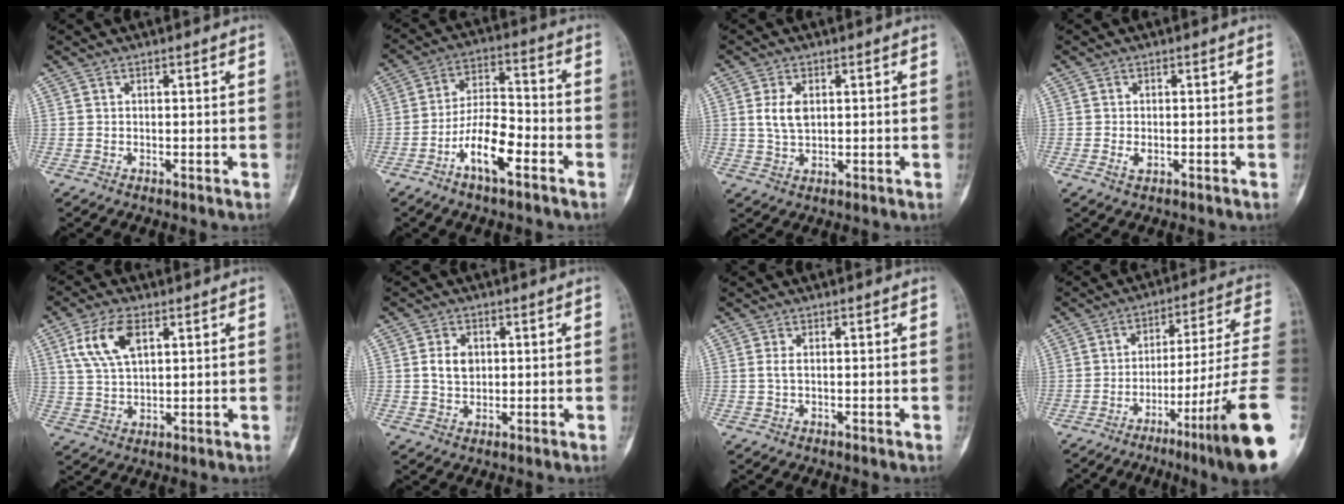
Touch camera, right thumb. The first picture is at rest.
{"total": 10.7, "force": [-5.4, 3.7, 8.5], "torque": [-0.158, 0.039, -0.099]}
{"total": 4.6, "force": [1.0, 2.7, 3.7], "torque": [-0.065, -0.002, 0.022]}
{"total": 1.7, "force": [-0.6, 0.9, 1.4], "torque": [-0.031, 0.002, -0.009]}
{"total": 9.1, "force": [3.7, 4.6, 7.0], "torque": [-0.135, -0.006, 0.076]}
{"total": 4.5, "force": [0.8, 3.3, 2.9], "torque": [-0.034, 0.000, 0.014]}
{"total": 1.1, "force": [0.1, 0.4, 1.0], "torque": [-0.021, 0.000, 0.003]}
{"total": 20.6, "force": [-8.6, 0.4, 18.7], "torque": [-0.234, 0.049, -0.129]}